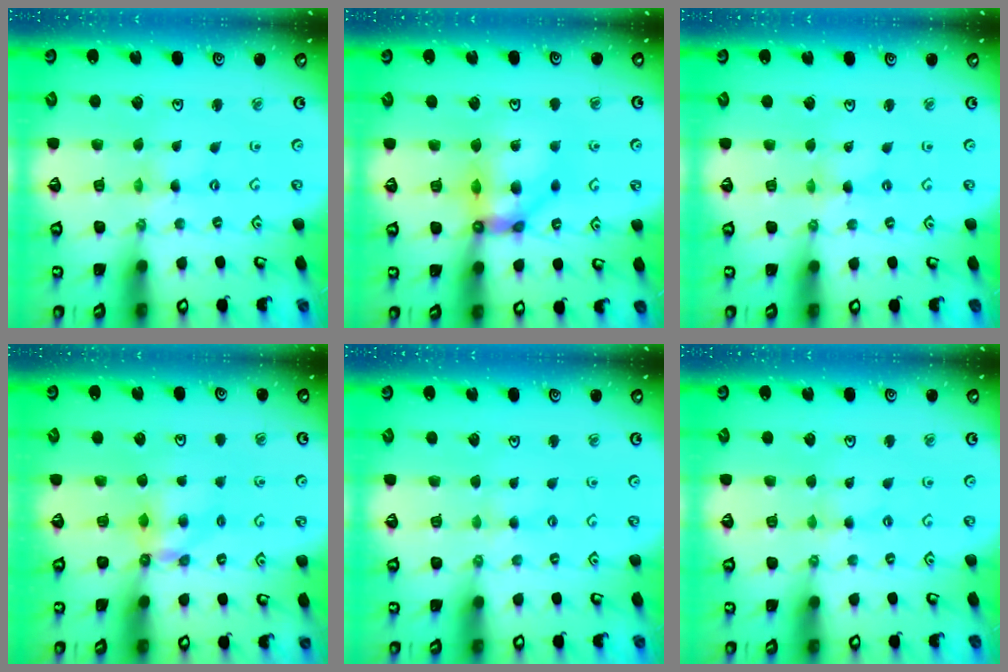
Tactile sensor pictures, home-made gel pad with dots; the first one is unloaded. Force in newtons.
{"total": 11.2, "press": 11.0, "slide": 2.4}
{"total": 0.7, "press": 0.7, "slide": 0.1}
{"total": 6.5, "press": 6.5, "slide": 0.1}
{"total": 0.6, "press": 0.6, "slide": 0.2}
{"total": 1.7, "press": 1.7, "slide": 0.3}